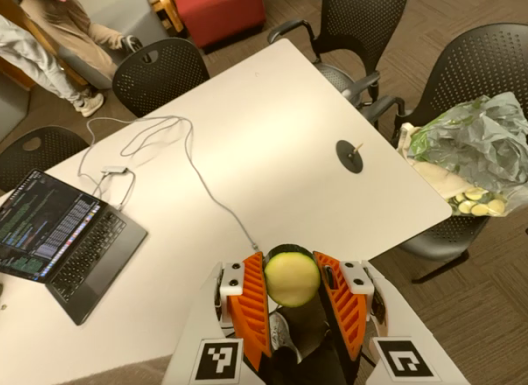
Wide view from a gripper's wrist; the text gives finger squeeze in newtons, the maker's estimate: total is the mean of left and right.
{"total": 8.3, "left": 7.9, "right": 8.7}